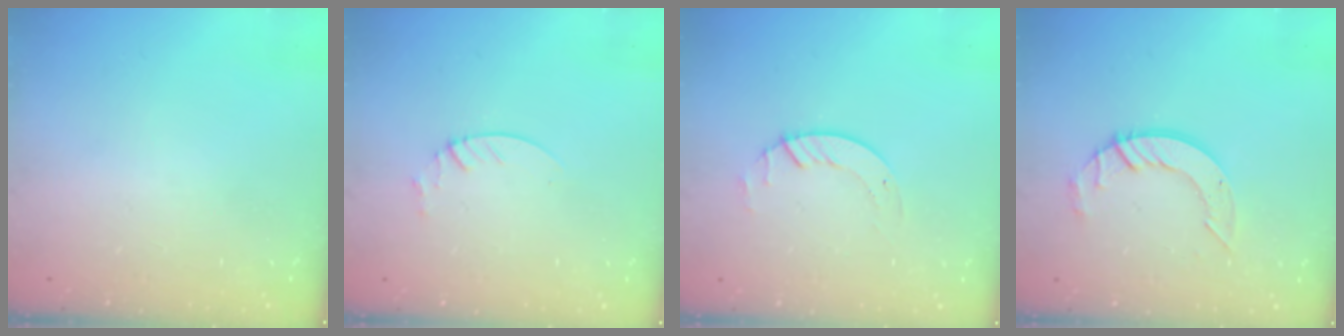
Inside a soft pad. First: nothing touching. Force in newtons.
{"total": 1.9, "press": 1.9, "slide": 0.2}
{"total": 2.6, "press": 2.6, "slide": 0.3}
{"total": 8.7, "press": 8.6, "slide": 0.8}